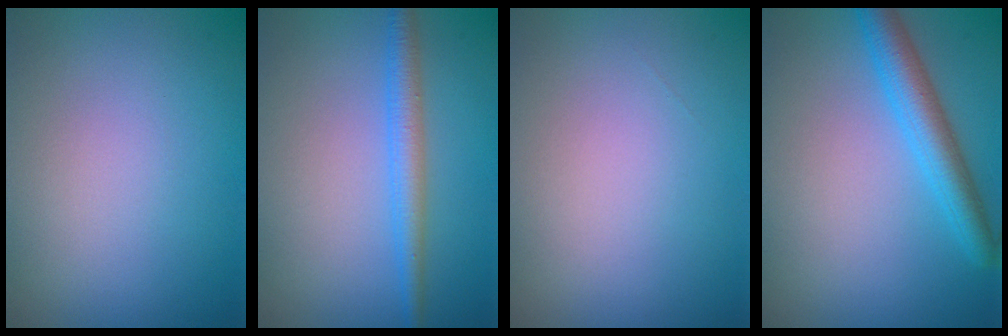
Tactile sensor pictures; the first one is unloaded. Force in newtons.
{"total": 2.6, "press": 2.6, "slide": 0.1}
{"total": 0.0}
{"total": 3.9, "press": 3.9, "slide": 0.2}